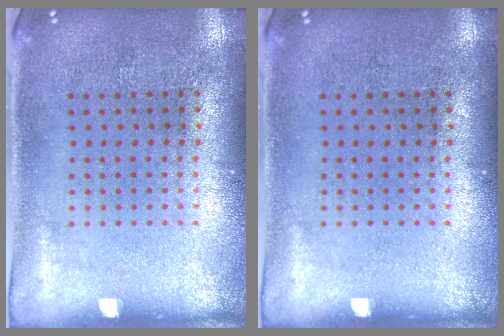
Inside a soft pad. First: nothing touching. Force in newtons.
{"total": 0.0}